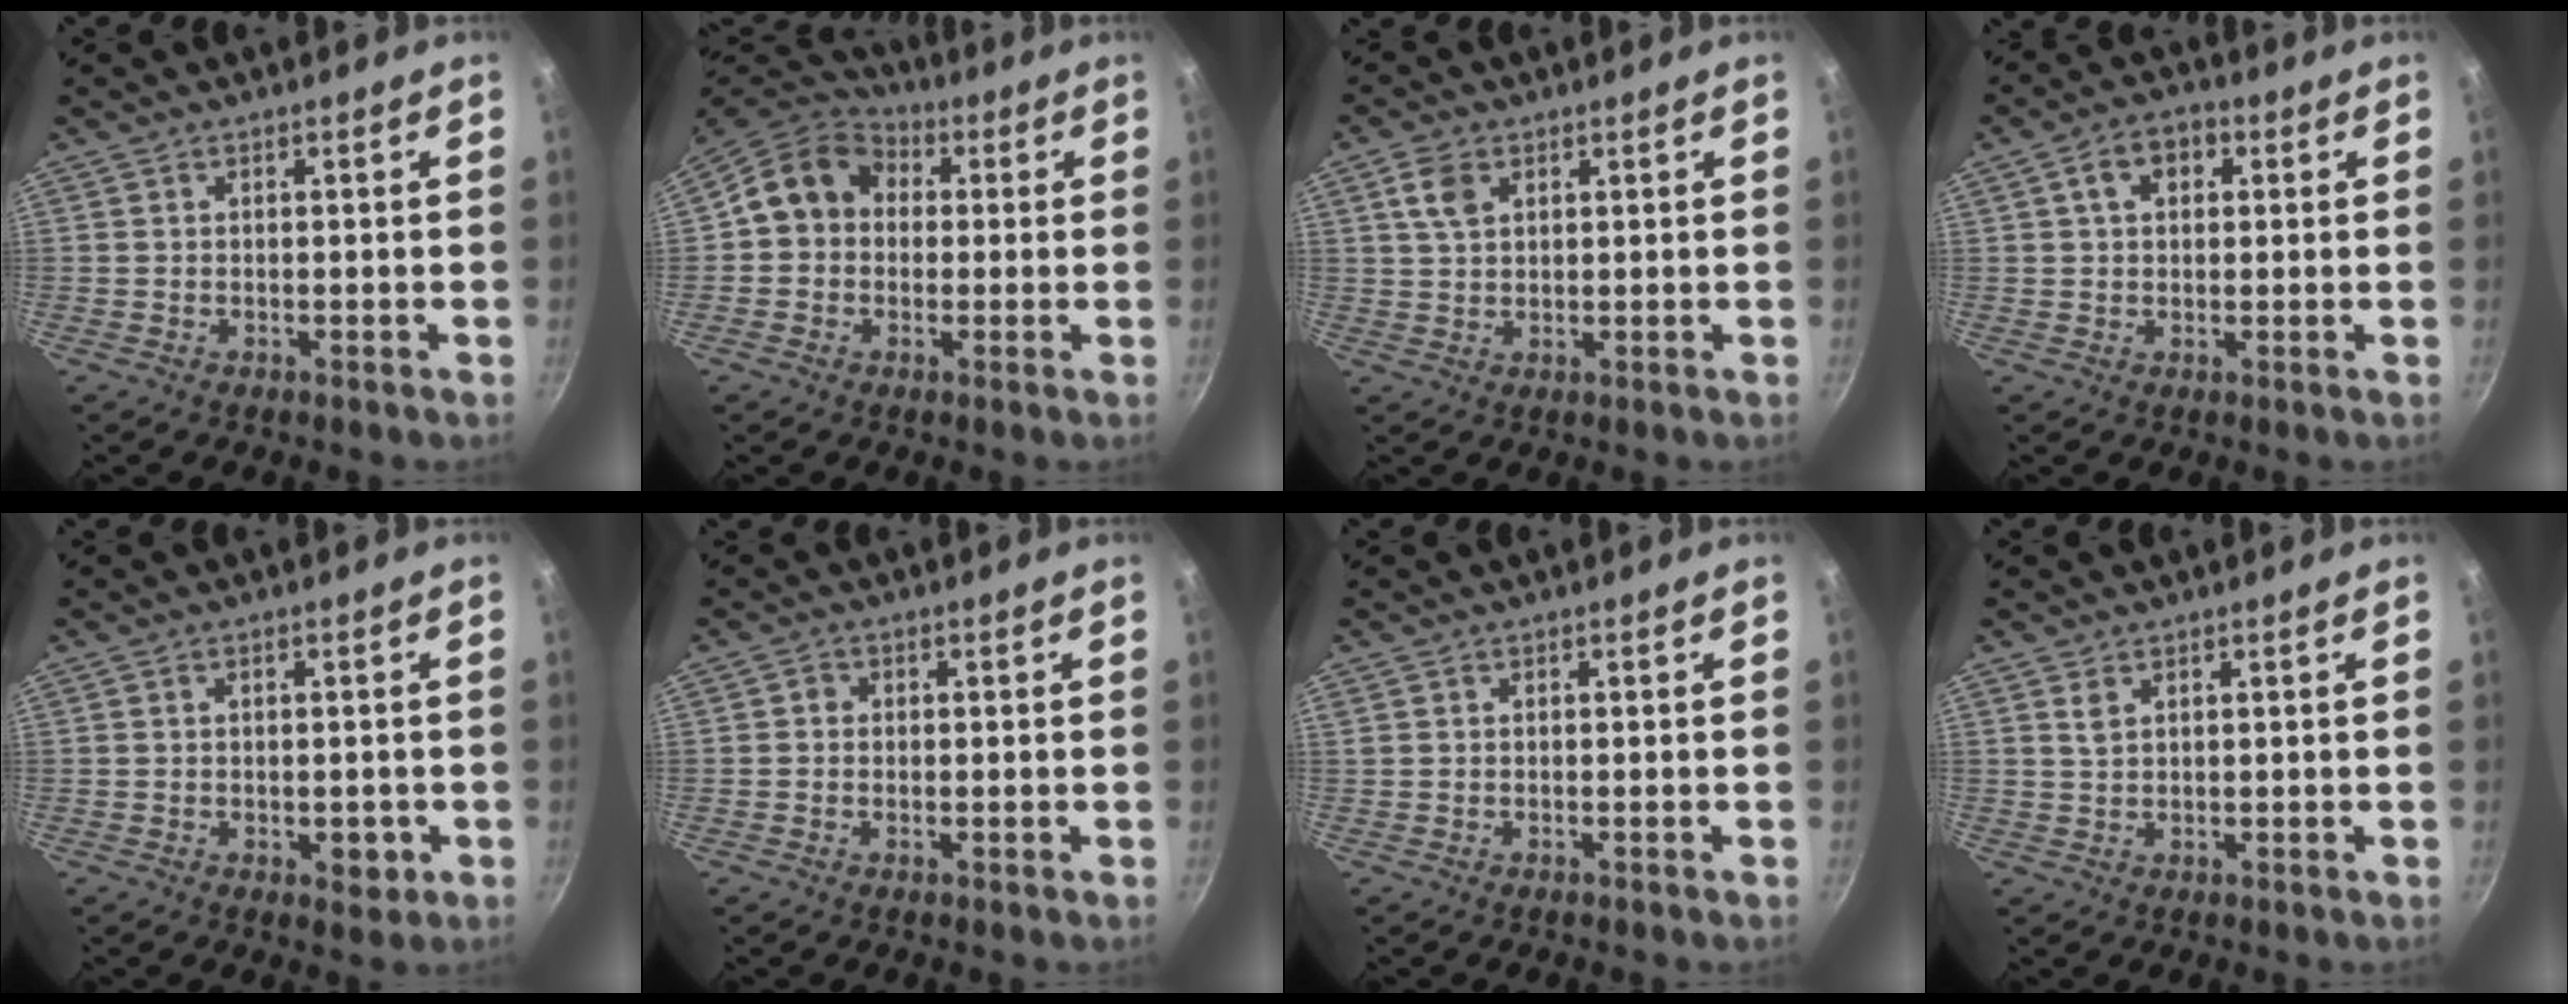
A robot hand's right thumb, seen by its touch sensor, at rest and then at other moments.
{"total": 11.9, "force": [1.1, 10.0, 6.3], "torque": [-0.074, 0.033, -0.005]}
{"total": 4.7, "force": [1.9, 3.0, 3.0], "torque": [-0.052, 0.000, 0.038]}
{"total": 6.5, "force": [1.9, 4.6, 4.2], "torque": [-0.043, 0.012, 0.023]}
{"total": 3.5, "force": [-0.9, 1.9, 2.8], "torque": [-0.025, 0.003, -0.008]}
{"total": 1.1, "force": [-0.1, 1.1, 0.3], "torque": [-0.004, 0.002, -0.005]}
{"total": 0.0}
{"total": 1.6, "force": [0.9, 0.8, 1.0], "torque": [-0.020, -0.004, 0.021]}